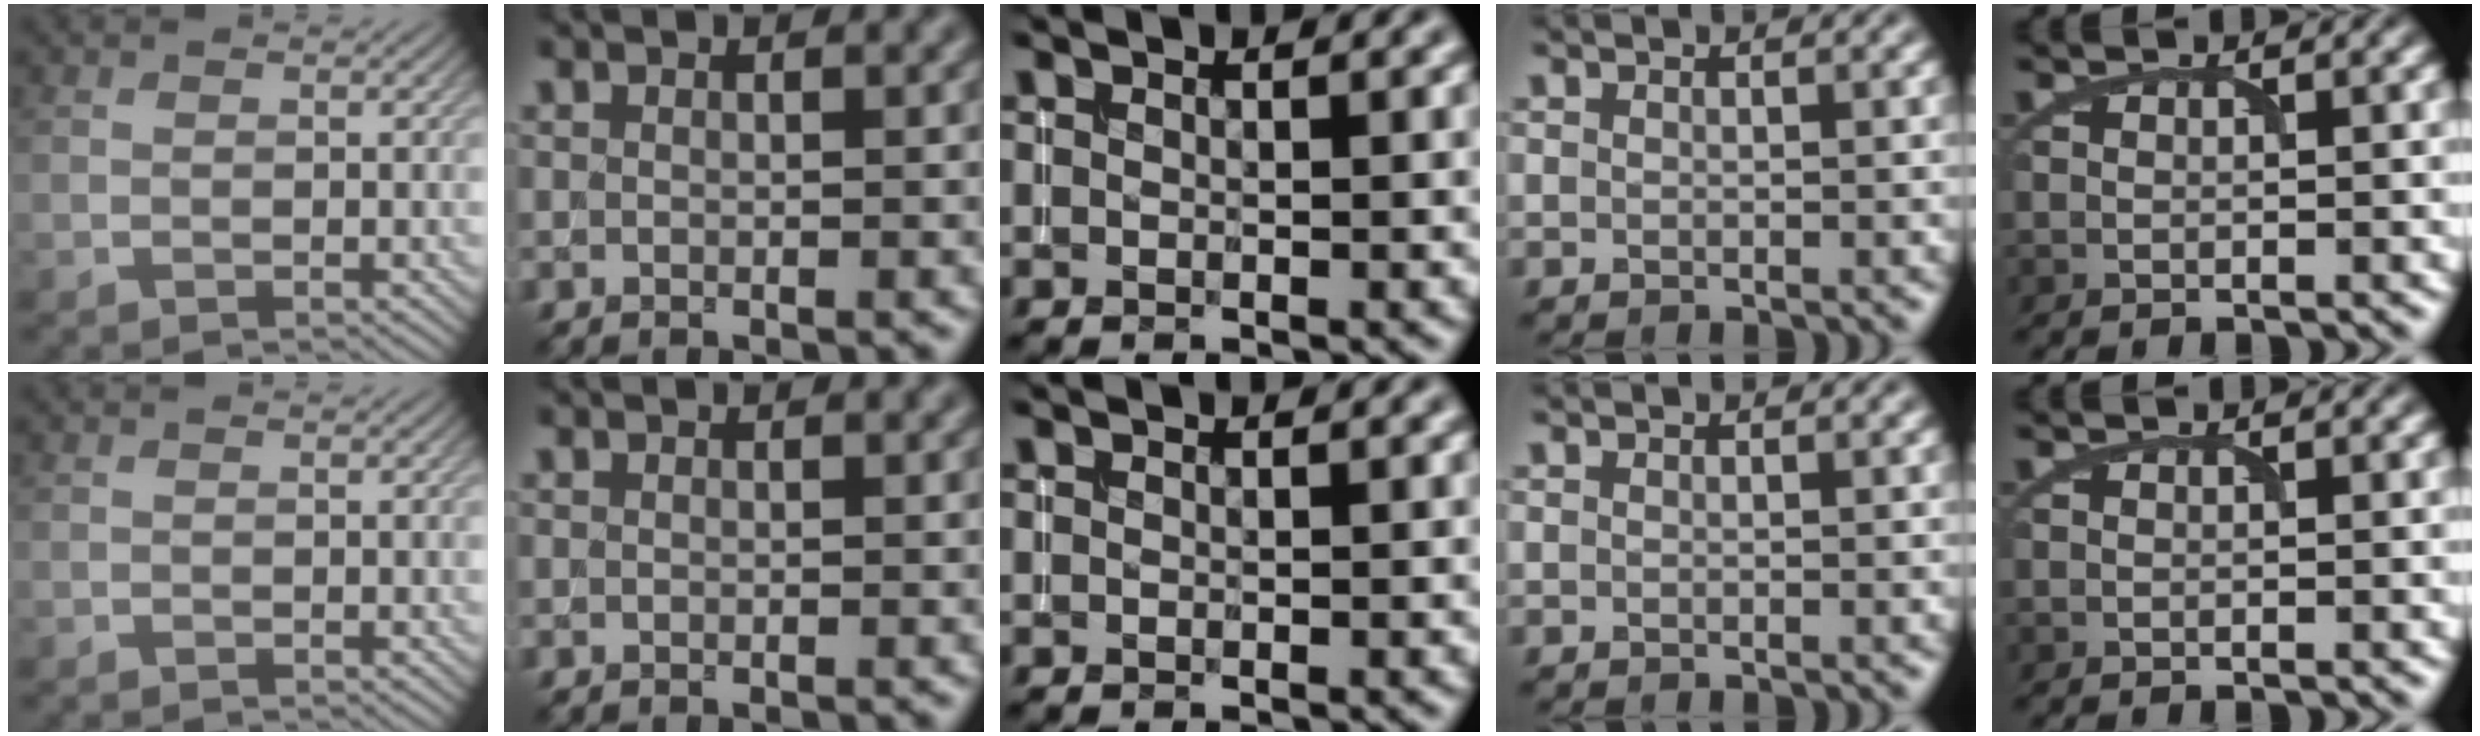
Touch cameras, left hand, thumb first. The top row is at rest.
{}